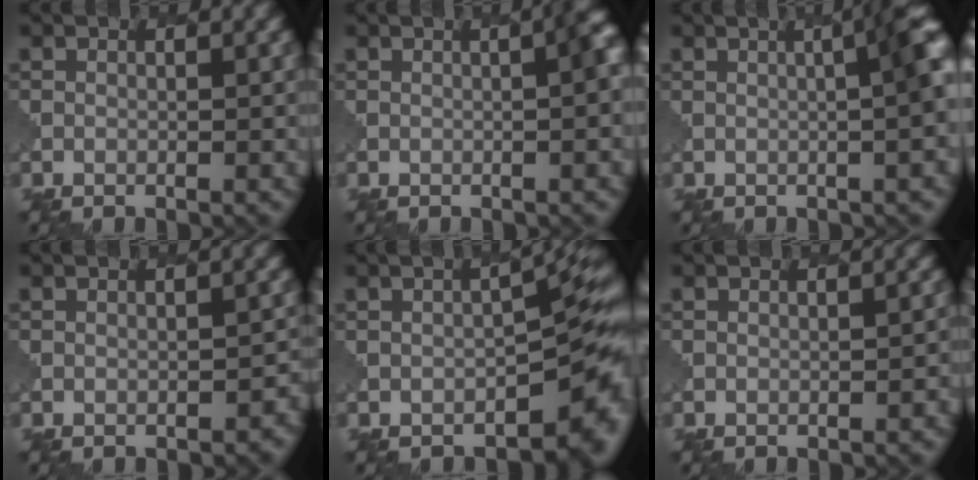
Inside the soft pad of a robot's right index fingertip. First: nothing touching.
{"total": 3.1, "force": [0.1, 0.5, 3.0], "torque": [-0.032, 0.014, -0.001]}
{"total": 8.9, "force": [0.6, 3.1, 8.3], "torque": [-0.032, 0.029, -0.014]}
{"total": 3.2, "force": [-1.5, 1.9, 2.1], "torque": [-0.012, -0.003, -0.015]}
{"total": 8.6, "force": [-3.0, 4.4, 6.7], "torque": [-0.056, -0.013, -0.042]}
{"total": 1.5, "force": [-0.7, 0.7, 1.1], "torque": [-0.005, 0.004, 0.001]}